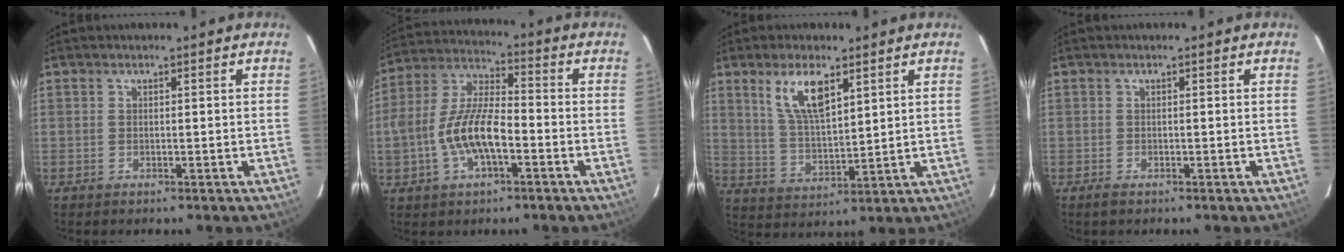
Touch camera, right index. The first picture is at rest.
{"total": 12.6, "force": [-3.8, 5.2, 10.8], "torque": [-0.225, 0.008, -0.069]}
{"total": 9.2, "force": [5.0, 3.4, 7.0], "torque": [-0.128, 0.001, 0.106]}
{"total": 1.0, "force": [-0.7, 0.2, 0.6], "torque": [-0.011, -0.002, -0.013]}